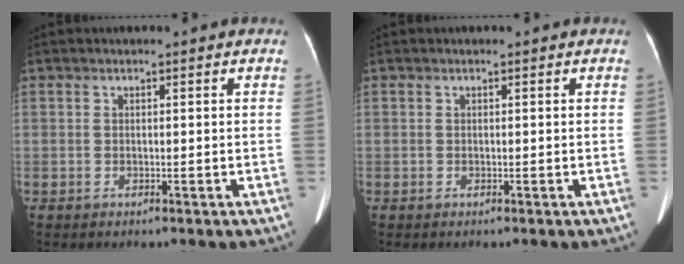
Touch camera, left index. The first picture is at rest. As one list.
[{"total": 0.0}]